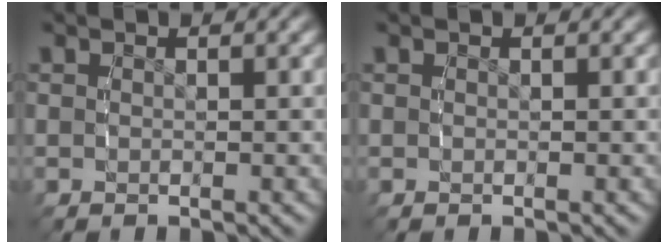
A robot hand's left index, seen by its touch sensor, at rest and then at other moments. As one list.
[{"total": 0.0}]